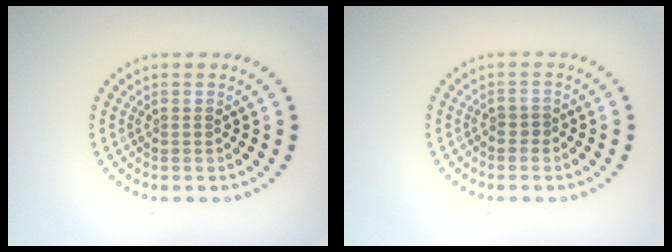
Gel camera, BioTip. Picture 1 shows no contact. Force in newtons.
{"total": 0.7, "press": 0.4, "slide": 0.6}